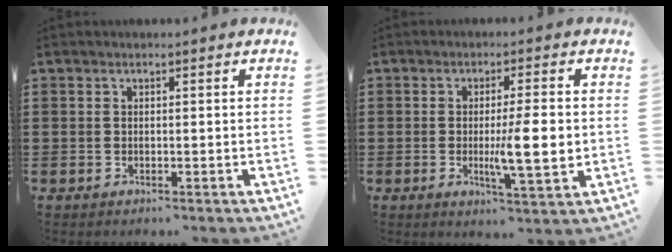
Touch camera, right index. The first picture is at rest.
{"total": 7.9, "force": [-0.3, 1.4, 7.7], "torque": [-0.125, -0.006, -0.006]}